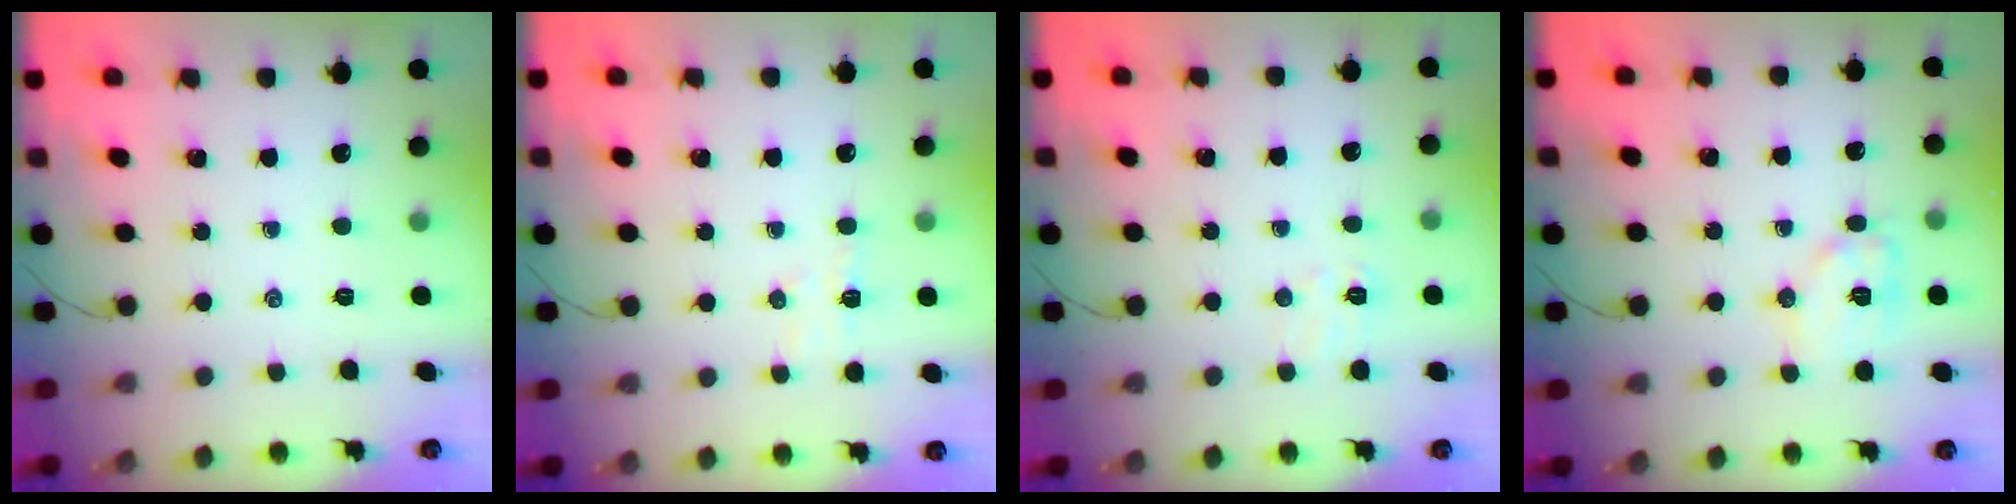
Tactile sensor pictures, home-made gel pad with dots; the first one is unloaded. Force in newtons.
{"total": 4.7, "press": 4.6, "slide": 1.0}
{"total": 5.4, "press": 5.2, "slide": 1.4}
{"total": 10.3, "press": 10.3, "slide": 0.2}